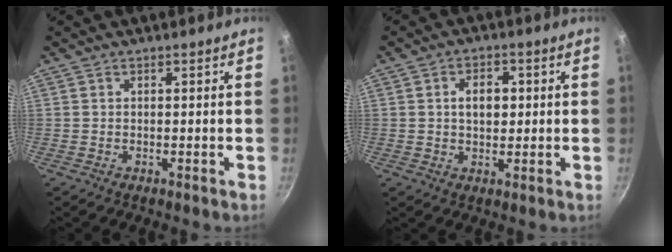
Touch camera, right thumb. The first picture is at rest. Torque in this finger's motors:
{"motor_torque": [0.04, 1.37, 0.67, -0.02, 0.18]}